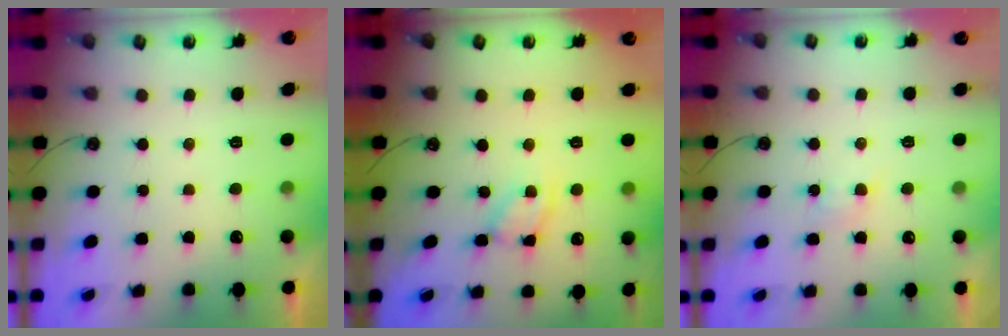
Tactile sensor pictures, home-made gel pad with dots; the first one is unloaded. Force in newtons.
{"total": 7.2, "press": 7.2, "slide": 0.5}
{"total": 2.9, "press": 2.9, "slide": 0.5}